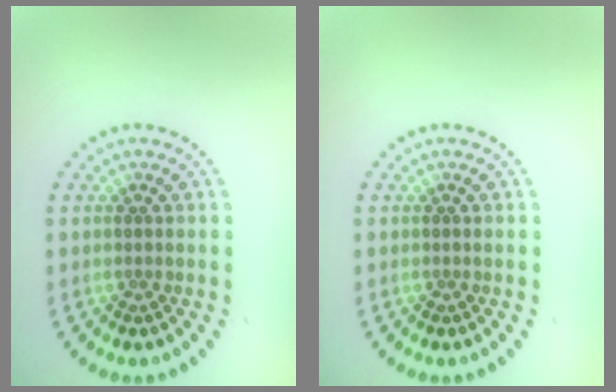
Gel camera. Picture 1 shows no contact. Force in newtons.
{"total": 0.0}